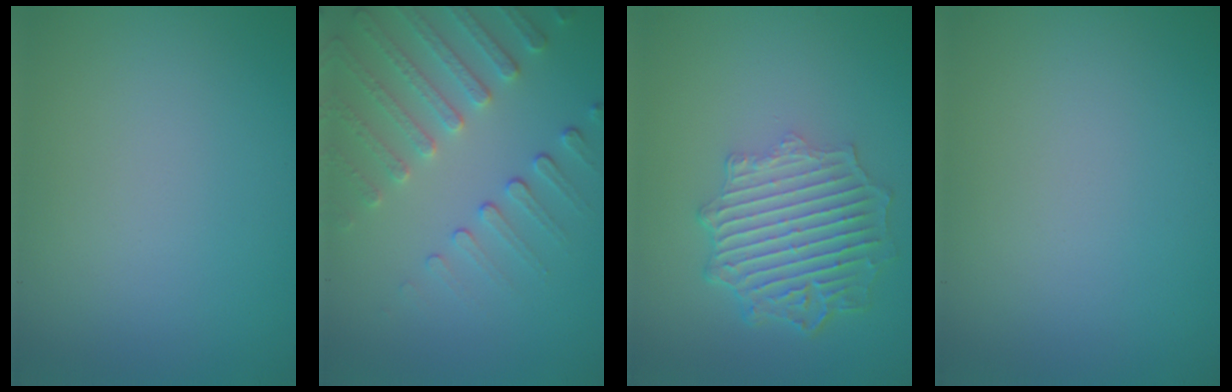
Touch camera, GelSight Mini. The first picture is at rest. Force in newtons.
{"total": 4.0, "press": 3.3, "slide": 2.3}
{"total": 6.2, "press": 4.7, "slide": 4.1}
{"total": 0.0}